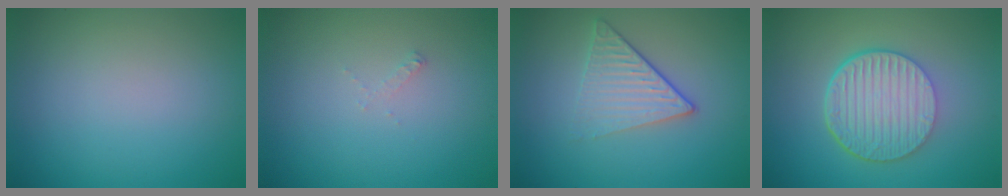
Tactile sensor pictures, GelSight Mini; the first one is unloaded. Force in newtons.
{"total": 0.5, "press": 0.5, "slide": 0.1}
{"total": 3.5, "press": 2.8, "slide": 2.2}
{"total": 6.6, "press": 4.6, "slide": 4.8}